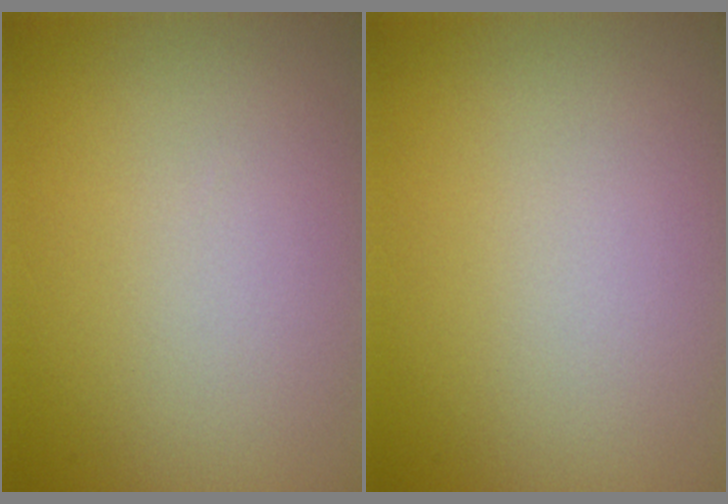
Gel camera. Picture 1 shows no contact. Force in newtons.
{"total": 0.0}